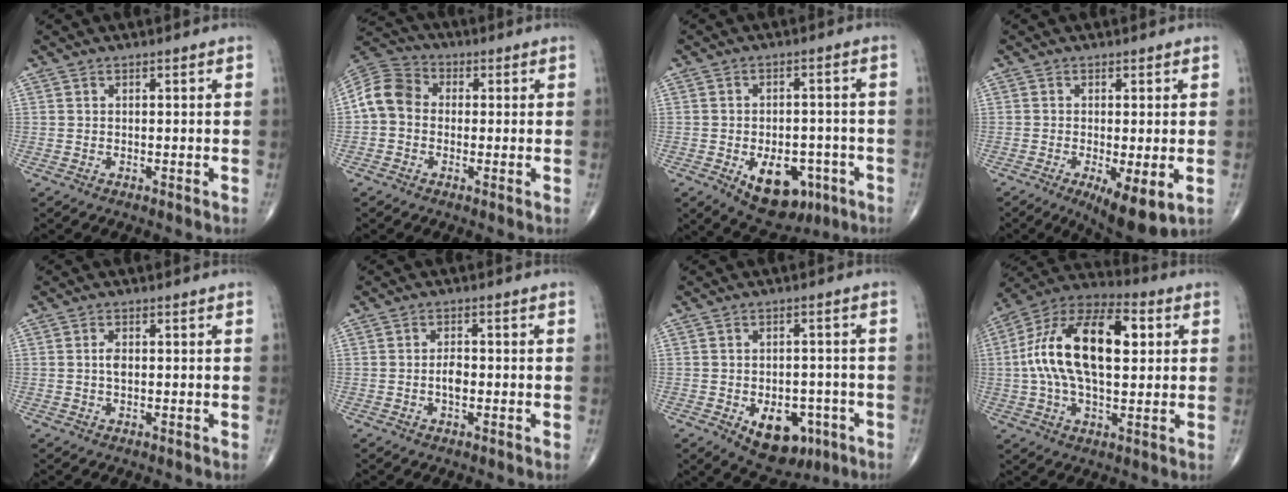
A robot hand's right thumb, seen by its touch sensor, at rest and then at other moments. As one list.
[{"total": 8.8, "force": [-0.4, 7.2, 5.0], "torque": [-0.087, 0.030, -0.022]}, {"total": 11.7, "force": [-4.8, 7.1, 8.0], "torque": [-0.086, 0.019, -0.057]}, {"total": 8.5, "force": [-2.5, 2.6, 7.7], "torque": [-0.120, -0.021, -0.036]}, {"total": 1.8, "force": [0.0, 1.0, 1.5], "torque": [-0.026, 0.001, -0.002]}, {"total": 2.7, "force": [-0.6, 1.5, 2.3], "torque": [-0.037, 0.003, -0.012]}, {"total": 10.5, "force": [-4.3, 6.6, 6.9], "torque": [-0.065, 0.020, -0.049]}, {"total": 21.1, "force": [3.1, 10.7, 18.0], "torque": [-0.319, 0.023, 0.042]}]